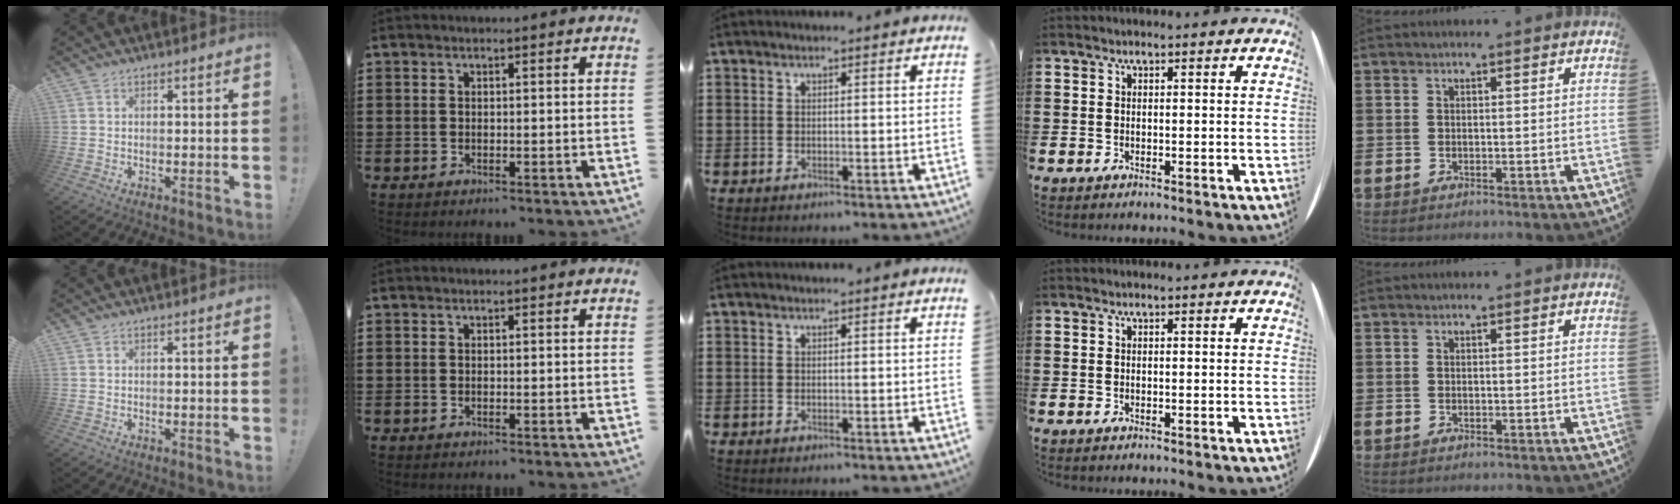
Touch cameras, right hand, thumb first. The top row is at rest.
{}